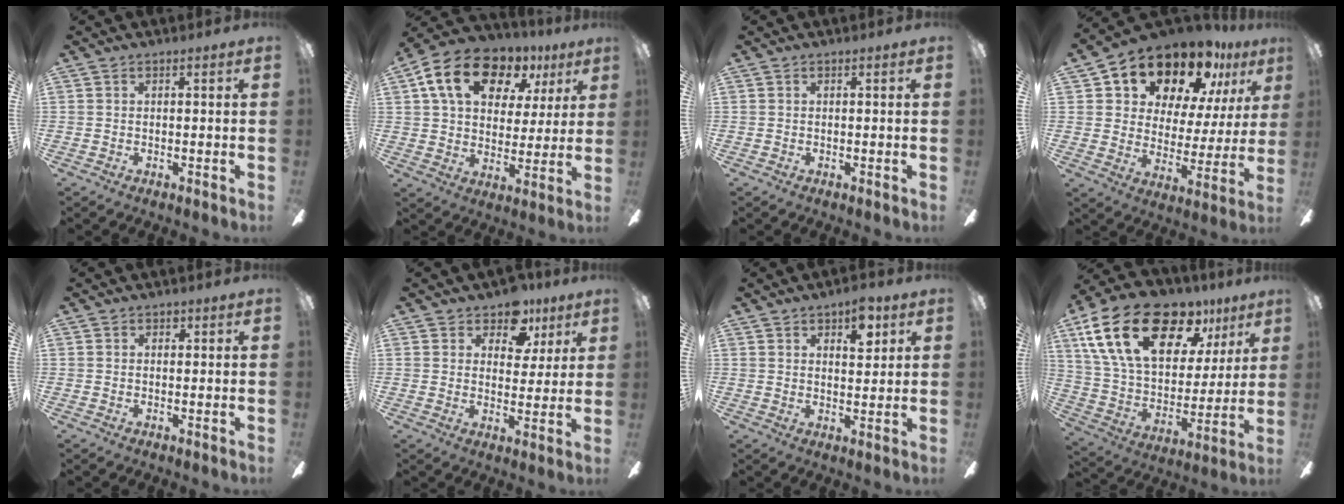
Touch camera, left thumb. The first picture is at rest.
{"total": 17.6, "force": [9.2, 11.2, 10.1], "torque": [-0.174, -0.030, 0.165]}
{"total": 0.0}
{"total": 16.6, "force": [13.5, 7.6, 6.0], "torque": [-0.121, -0.093, 0.238]}
{"total": 1.1, "force": [0.3, 0.9, 0.4], "torque": [0.001, 0.003, 0.002]}
{"total": 8.9, "force": [6.1, 5.6, 3.3], "torque": [-0.043, -0.031, 0.107]}
{"total": 6.7, "force": [3.8, 3.4, 4.4], "torque": [-0.052, -0.010, 0.061]}
{"total": 25.7, "force": [14.2, 13.8, 16.4], "torque": [-0.294, -0.071, 0.251]}